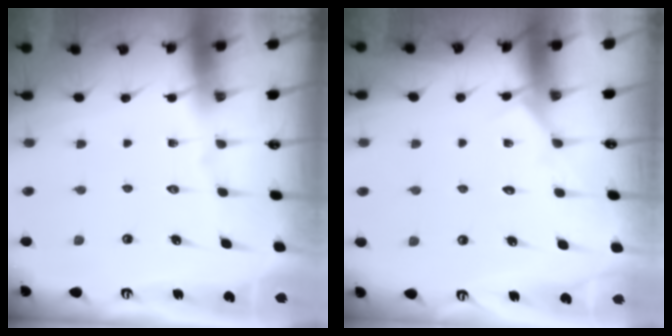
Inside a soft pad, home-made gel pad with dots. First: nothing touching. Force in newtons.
{"total": 4.3, "press": 4.3, "slide": 0.5}